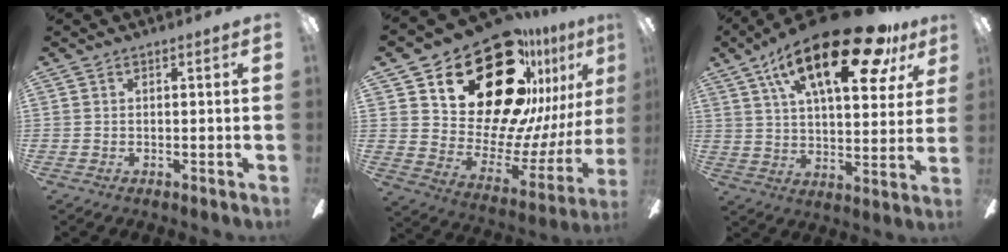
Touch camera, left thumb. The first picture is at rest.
{"total": 30.3, "force": [17.8, 16.4, 18.3], "torque": [-0.259, -0.122, 0.335]}
{"total": 26.1, "force": [14.8, 9.6, 19.2], "torque": [-0.304, -0.070, 0.237]}